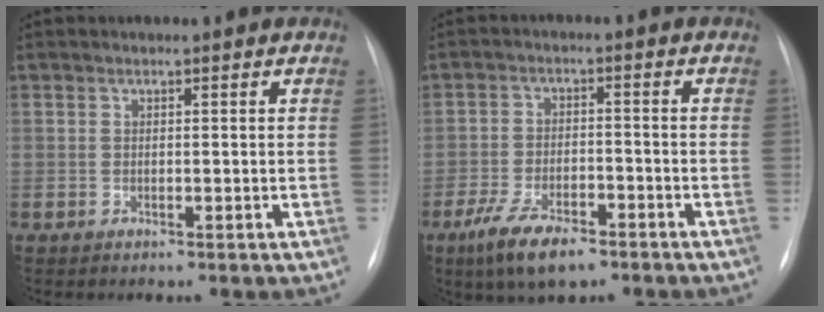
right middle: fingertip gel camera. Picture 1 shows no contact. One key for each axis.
{"total": 8.1, "fx": -5.4, "fy": 2.6, "fz": 5.4, "tx": -0.108, "ty": -0.012, "tz": -0.093}